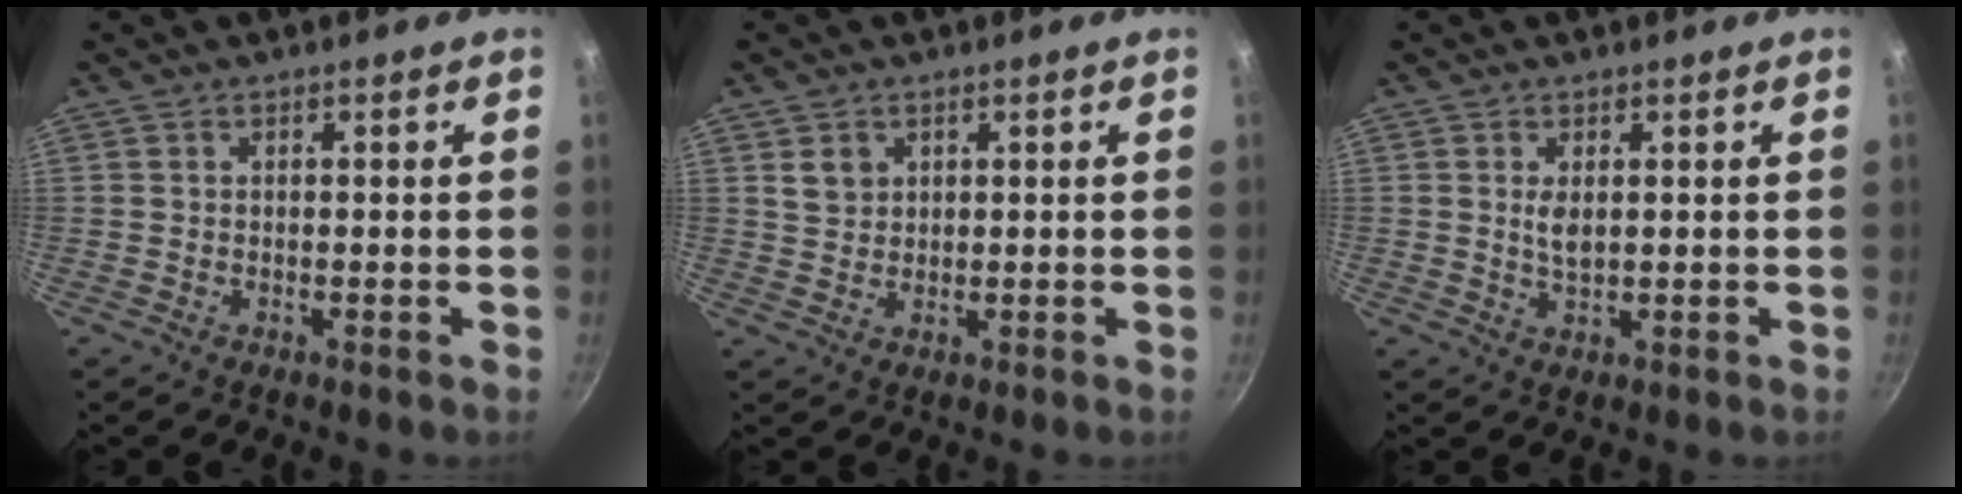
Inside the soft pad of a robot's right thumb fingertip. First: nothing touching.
{"total": 3.3, "force": [1.4, 2.7, 1.4], "torque": [-0.013, 0.000, 0.028]}
{"total": 2.8, "force": [0.7, 1.4, 2.4], "torque": [-0.042, -0.005, 0.015]}